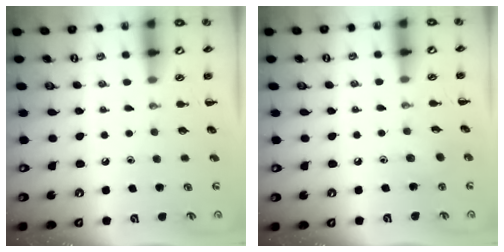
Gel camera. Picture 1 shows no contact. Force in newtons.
{"total": 2.3, "press": 2.2, "slide": 0.8}